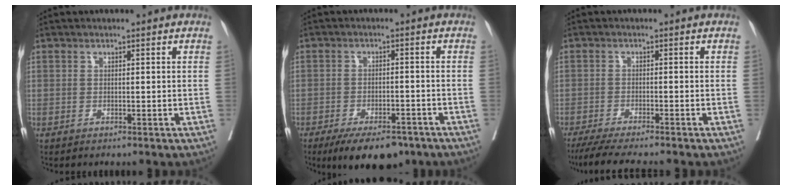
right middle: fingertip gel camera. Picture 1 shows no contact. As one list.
[{"total": 9.3, "force": [-6.8, 3.8, 4.9], "torque": [-0.064, 0.000, -0.104]}, {"total": 8.7, "force": [-7.5, -0.6, 4.3], "torque": [-0.049, -0.023, -0.119]}]